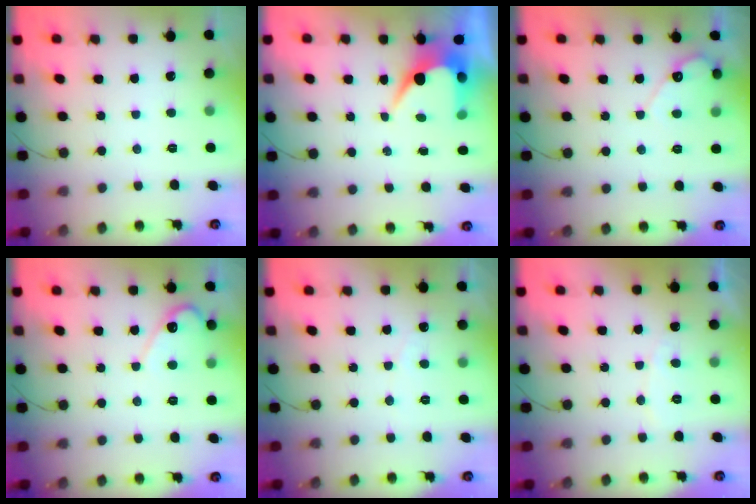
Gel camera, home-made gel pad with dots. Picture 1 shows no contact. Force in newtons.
{"total": 6.7, "press": 6.7, "slide": 0.3}
{"total": 4.9, "press": 4.9, "slide": 0.4}
{"total": 5.7, "press": 5.7, "slide": 0.3}
{"total": 2.4, "press": 2.4, "slide": 0.2}
{"total": 4.5, "press": 4.4, "slide": 0.3}